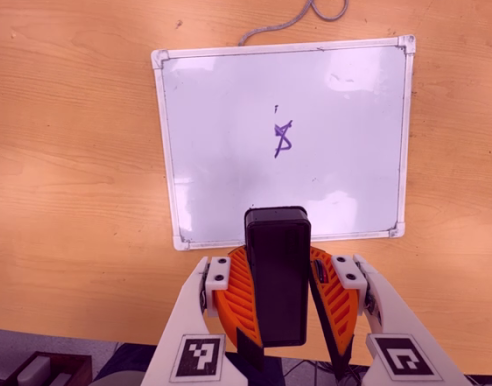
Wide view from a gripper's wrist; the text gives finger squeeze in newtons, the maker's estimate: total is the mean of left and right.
{"total": 11.3, "left": 10.9, "right": 11.7}